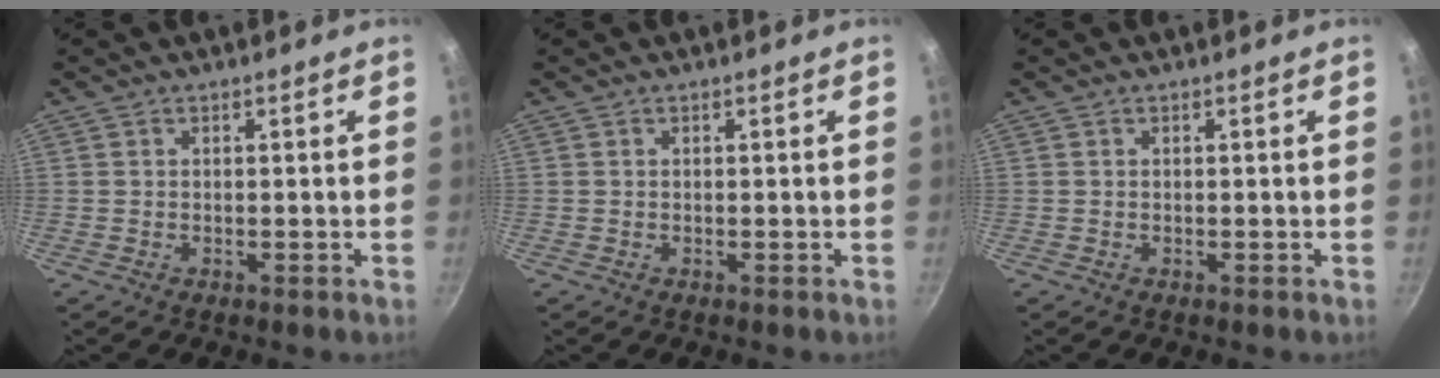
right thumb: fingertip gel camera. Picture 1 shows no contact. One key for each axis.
{"total": 0.0}
{"total": 0.0}